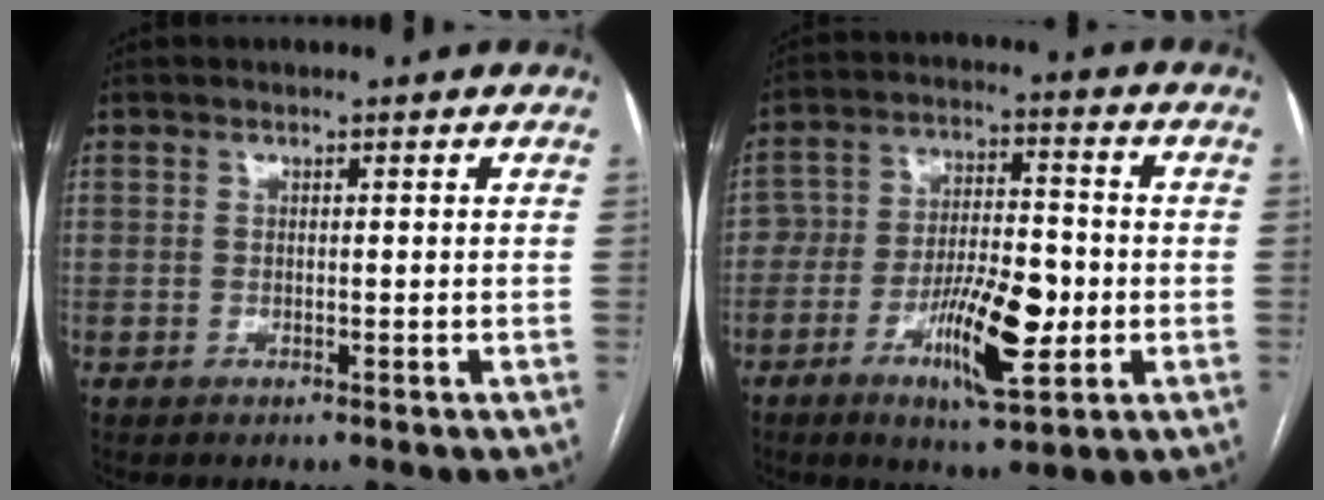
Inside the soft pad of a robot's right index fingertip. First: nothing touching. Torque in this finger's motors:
{"motor_torque": [0.23, -0.15, 0.22, 0.12]}